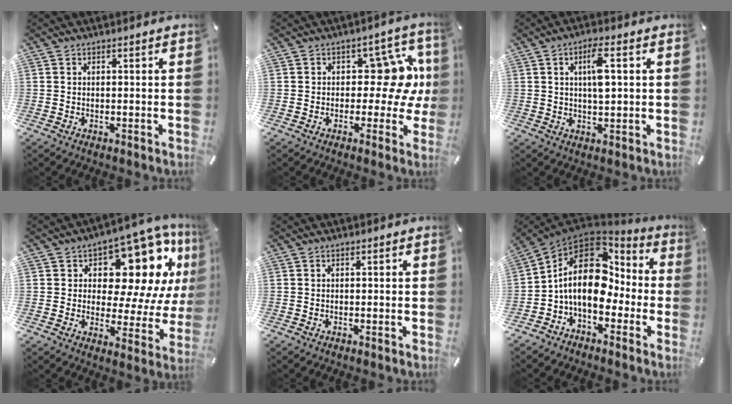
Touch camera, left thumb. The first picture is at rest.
{"total": 13.6, "force": [2.8, 8.7, 10.1], "torque": [-0.126, -0.013, 0.052]}
{"total": 6.7, "force": [1.7, 1.9, 6.2], "torque": [-0.107, -0.001, 0.022]}
{"total": 15.7, "force": [8.4, 8.6, 10.2], "torque": [-0.137, -0.073, 0.140]}
{"total": 0.0}
{"total": 16.3, "force": [0.2, 11.4, 11.6], "torque": [-0.219, 0.003, 0.001]}